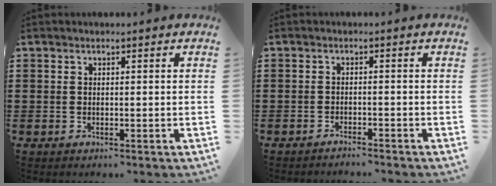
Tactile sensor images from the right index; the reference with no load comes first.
{"total": 1.4, "force": [-1.4, -0.1, 0.2], "torque": [-0.007, 0.003, -0.029]}